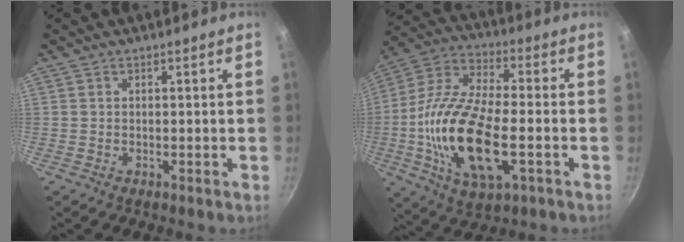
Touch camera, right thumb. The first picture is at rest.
{"total": 20.9, "force": [-4.1, 8.8, 18.5], "torque": [-0.362, 0.016, -0.090]}